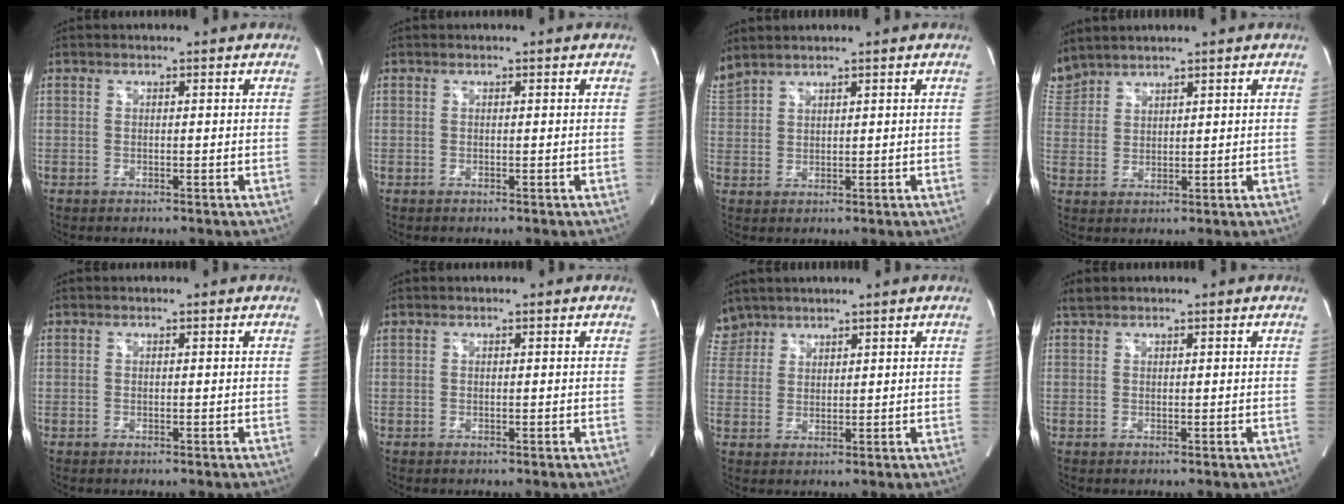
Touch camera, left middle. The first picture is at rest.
{"total": 0.0}
{"total": 4.2, "force": [4.0, 0.2, 1.3], "torque": [-0.050, 0.020, 0.095]}
{"total": 5.0, "force": [4.9, 1.0, 0.5], "torque": [-0.025, 0.019, 0.106]}
{"total": 0.0}
{"total": 0.0}
{"total": 4.7, "force": [4.1, 2.2, -0.3], "torque": [0.007, 0.013, 0.087]}
{"total": 1.1, "force": [1.1, 0.2, 0.2], "torque": [-0.012, 0.012, 0.026]}